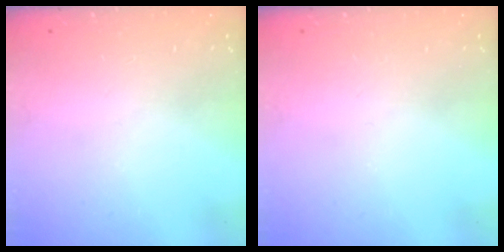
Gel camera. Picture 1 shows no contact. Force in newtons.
{"total": 0.0}